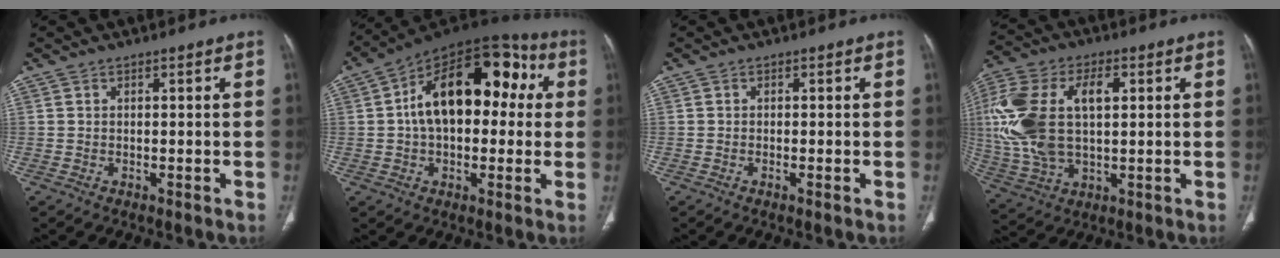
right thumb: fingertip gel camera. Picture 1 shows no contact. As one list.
[{"total": 21.2, "force": [3.0, 12.5, 16.8], "torque": [-0.225, 0.048, 0.034]}, {"total": 0.8, "force": [-0.3, 0.1, 0.7], "torque": [-0.017, -0.001, -0.006]}, {"total": 20.4, "force": [2.9, 11.4, 16.7], "torque": [-0.368, 0.009, 0.056]}]